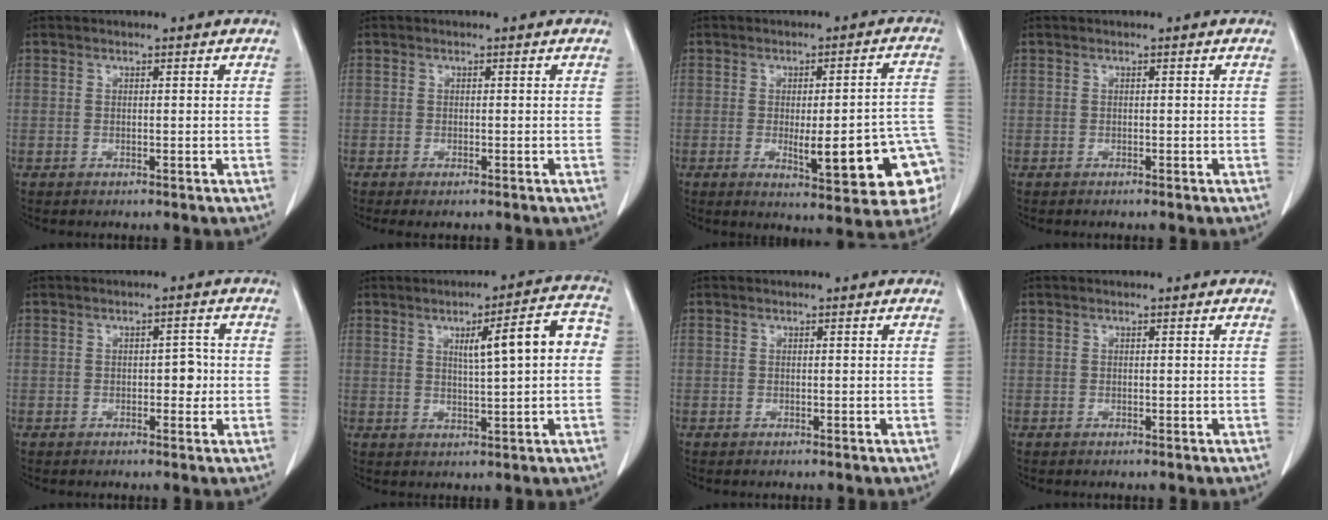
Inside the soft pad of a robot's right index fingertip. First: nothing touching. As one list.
[{"total": 1.2, "force": [-0.9, 0.1, 0.8], "torque": [-0.013, -0.004, -0.012]}, {"total": 15.8, "force": [-4.7, 3.2, 14.8], "torque": [-0.104, 0.023, -0.042]}, {"total": 0.0}, {"total": 2.5, "force": [-0.3, 1.4, 2.1], "torque": [-0.021, 0.005, -0.004]}, {"total": 8.7, "force": [1.3, 1.0, 8.6], "torque": [-0.119, 0.022, 0.018]}, {"total": 0.0}, {"total": 0.0}]